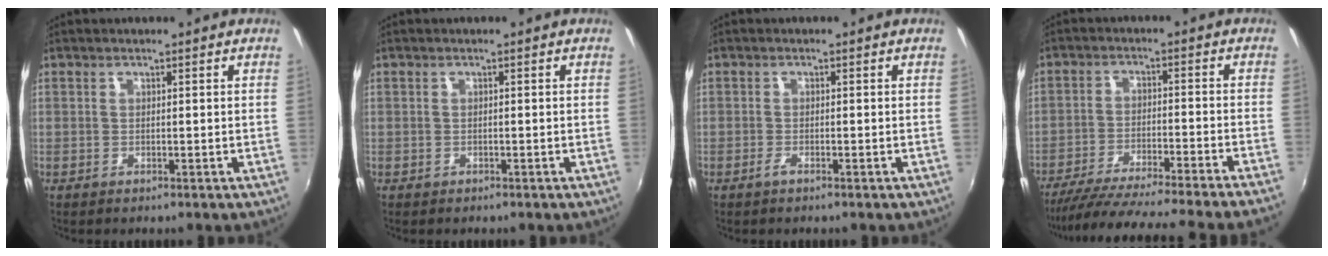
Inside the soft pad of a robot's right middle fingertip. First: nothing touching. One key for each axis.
{"total": 0.6, "fx": -0.4, "fy": 0.4, "fz": 0.1, "tx": -0.004, "ty": -0.002, "tz": -0.006}
{"total": 1.2, "fx": -0.9, "fy": 0.3, "fz": 0.8, "tx": -0.020, "ty": -0.002, "tz": -0.020}
{"total": 22.7, "fx": -20.5, "fy": -2.1, "fz": 9.6, "tx": -0.166, "ty": -0.048, "tz": -0.308}